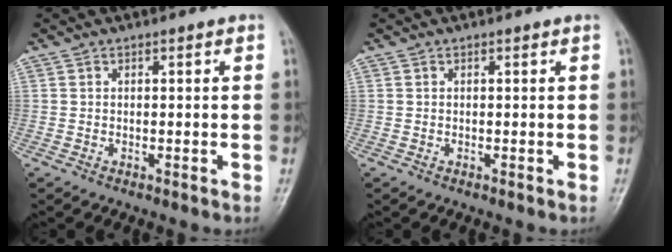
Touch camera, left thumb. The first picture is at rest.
{"total": 0.0}